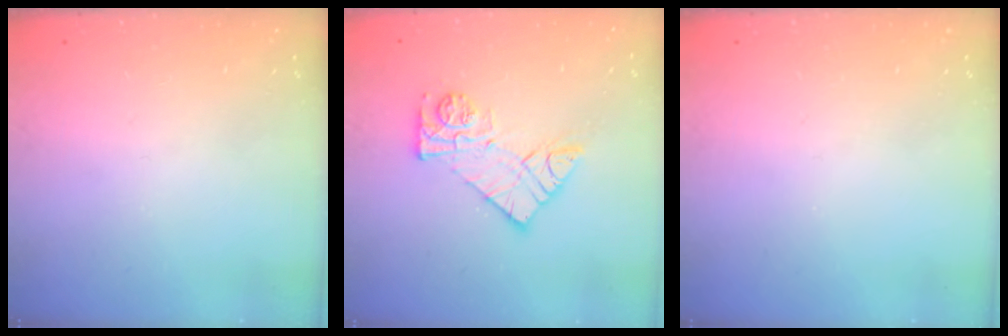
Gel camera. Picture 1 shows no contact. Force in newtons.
{"total": 11.2, "press": 11.2, "slide": 0.8}
{"total": 0.0}